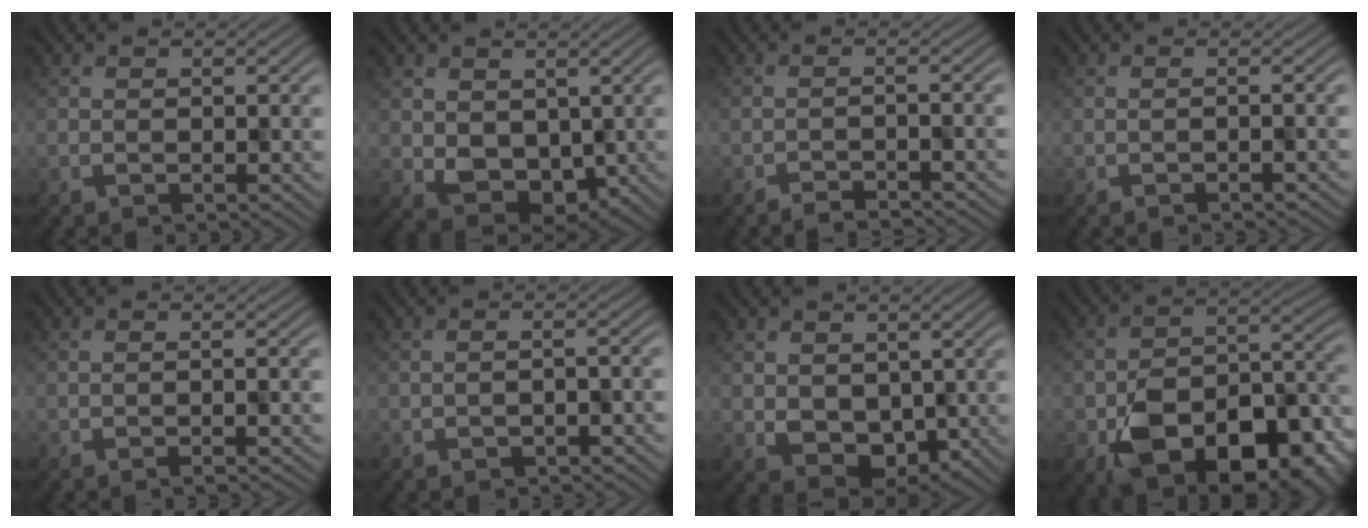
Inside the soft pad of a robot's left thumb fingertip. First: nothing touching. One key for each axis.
{"total": 5.1, "fx": 1.0, "fy": 4.3, "fz": 2.4, "tx": -0.055, "ty": -0.024, "tz": 0.027}
{"total": 2.1, "fx": -2.1, "fy": -0.1, "fz": -0.1, "tx": 0.006, "ty": 0.009, "tz": -0.040}
{"total": 0.8, "fx": -0.7, "fy": -0.2, "fz": -0.3, "tx": 0.006, "ty": 0.006, "tz": -0.016}
{"total": 1.2, "fx": -1.2, "fy": -0.2, "fz": 0.4, "tx": -0.003, "ty": 0.008, "tz": -0.026}
{"total": 1.3, "fx": -1.3, "fy": 0.1, "fz": -0.2, "tx": 0.008, "ty": 0.006, "tz": -0.021}
{"total": 4.6, "fx": 0.5, "fy": 4.1, "fz": 2.2, "tx": -0.047, "ty": -0.024, "tz": 0.019}
{"total": 13.7, "fx": -6.6, "fy": 8.7, "fz": 8.2, "tx": -0.124, "ty": -0.036, "tz": -0.106}